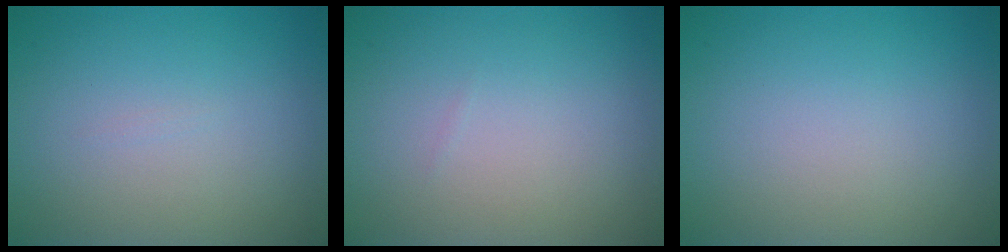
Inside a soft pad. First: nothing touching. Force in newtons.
{"total": 0.0}
{"total": 0.0}